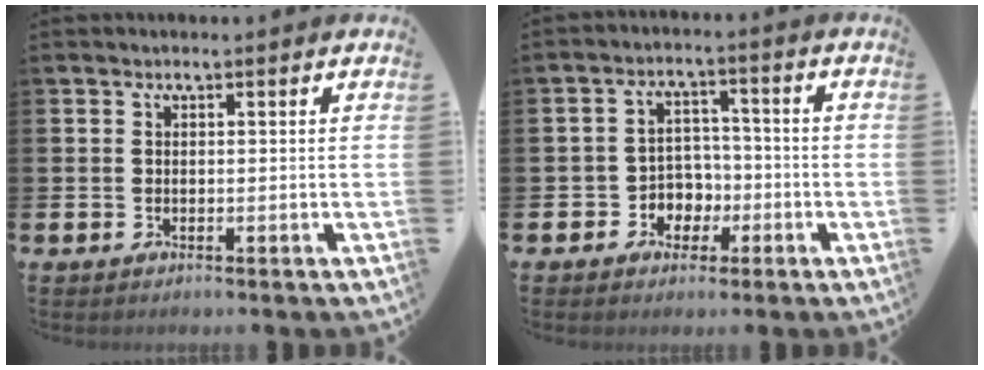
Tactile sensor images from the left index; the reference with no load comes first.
{"total": 4.1, "force": [-1.5, 3.7, 0.8], "torque": [-0.027, 0.002, -0.035]}